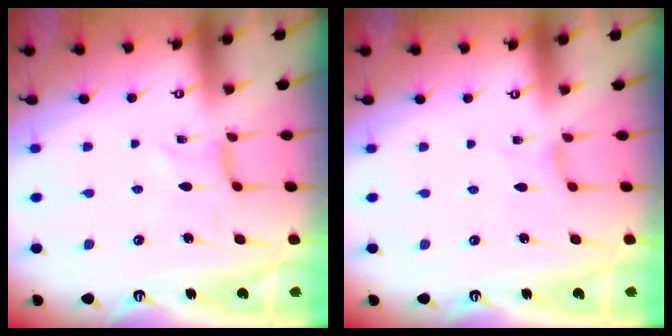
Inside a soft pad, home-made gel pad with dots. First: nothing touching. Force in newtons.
{"total": 0.0}